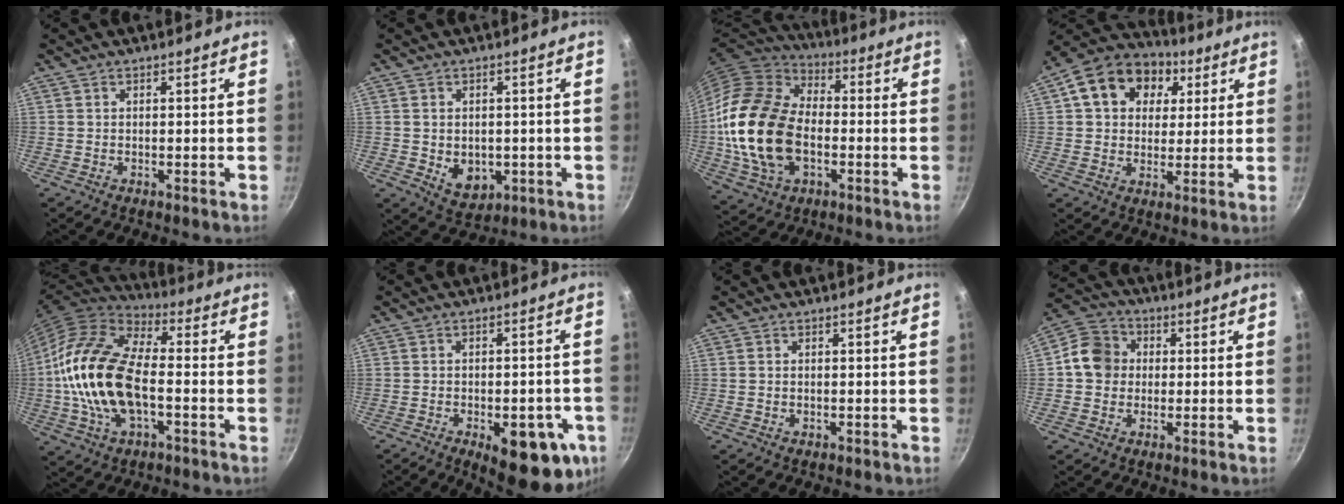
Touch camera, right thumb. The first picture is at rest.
{"total": 6.6, "force": [-0.9, 5.0, 4.2], "torque": [-0.043, -0.007, -0.002]}
{"total": 22.3, "force": [-2.7, 14.8, 16.4], "torque": [-0.302, 0.025, -0.051]}
{"total": 16.4, "force": [5.5, 12.6, 8.9], "torque": [-0.137, 0.016, 0.077]}
{"total": 20.7, "force": [-2.5, 11.0, 17.3], "torque": [-0.326, 0.032, -0.057]}
{"total": 15.9, "force": [-5.9, 7.1, 12.9], "torque": [-0.120, 0.005, -0.069]}
{"total": 0.7, "force": [0.0, 0.5, 0.5], "torque": [-0.008, 0.001, -0.001]}
{"total": 8.8, "force": [0.4, 7.8, 3.9], "torque": [-0.037, 0.017, -0.015]}